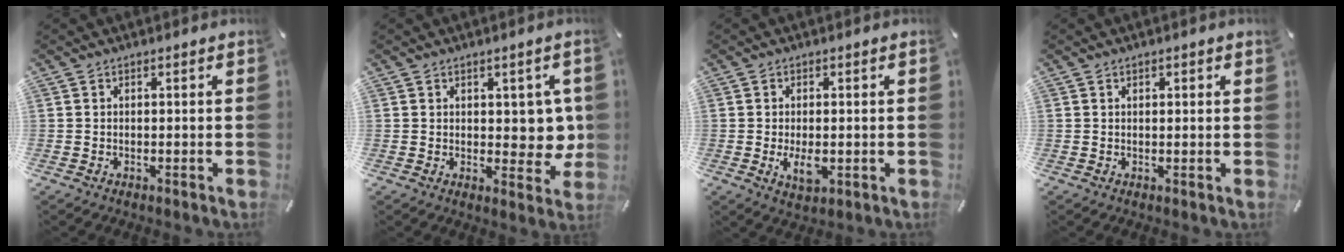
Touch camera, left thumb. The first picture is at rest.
{"total": 6.8, "force": [1.5, 4.8, 4.6], "torque": [-0.041, -0.003, 0.026]}
{"total": 4.8, "force": [-0.7, 2.5, 4.1], "torque": [-0.090, -0.011, -0.018]}
{"total": 0.6, "force": [0.4, 0.2, 0.4], "torque": [-0.007, 0.001, 0.006]}